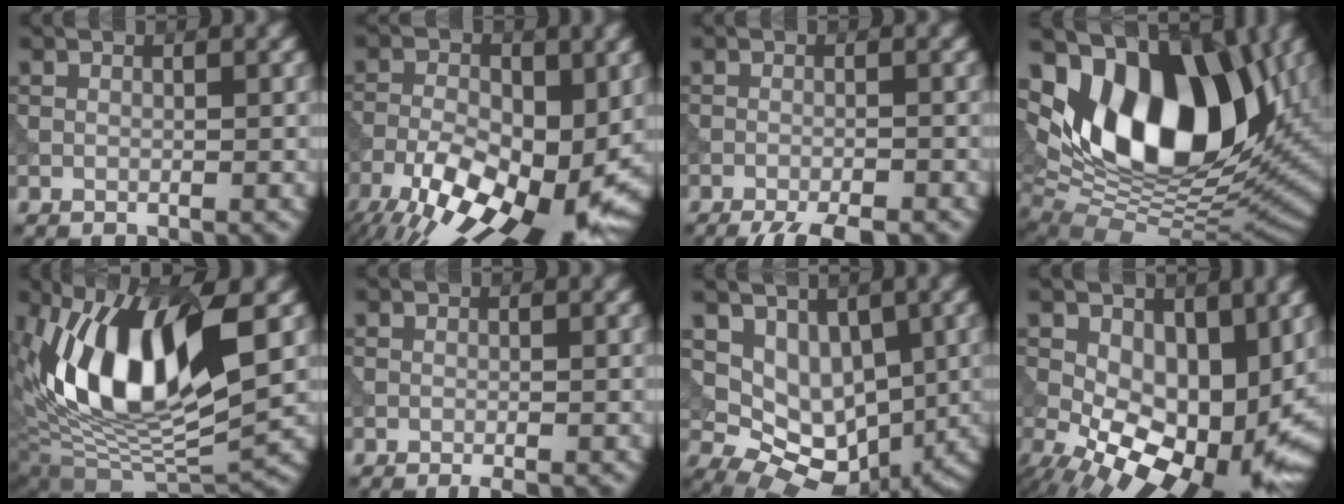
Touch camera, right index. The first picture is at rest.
{"total": 15.3, "force": [-6.7, 7.1, 11.7], "torque": [-0.202, -0.017, -0.101]}
{"total": 3.9, "force": [-3.2, 0.6, 2.0], "torque": [-0.027, -0.003, -0.057]}
{"total": 15.9, "force": [4.4, 9.2, 12.2], "torque": [-0.193, -0.001, 0.071]}
{"total": 12.2, "force": [3.1, 5.1, 10.7], "torque": [-0.202, -0.009, 0.054]}
{"total": 0.7, "force": [-0.5, 0.1, 0.5], "torque": [-0.006, -0.004, -0.008]}
{"total": 7.5, "force": [1.0, 5.2, 5.3], "torque": [-0.077, -0.015, 0.021]}
{"total": 12.3, "force": [-0.9, 7.0, 10.1], "torque": [-0.153, -0.030, -0.002]}